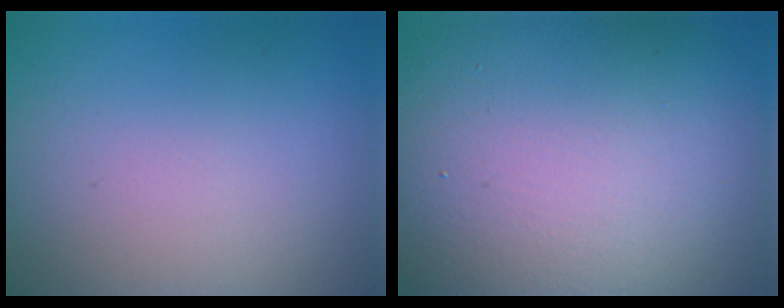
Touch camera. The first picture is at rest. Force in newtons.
{"total": 16.6, "press": 16.6, "slide": 0.8}